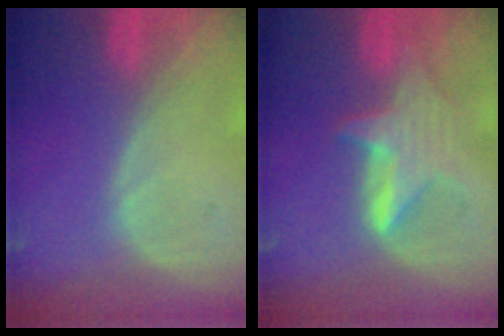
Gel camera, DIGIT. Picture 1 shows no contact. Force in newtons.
{"total": 6.0, "press": 5.9, "slide": 0.6}